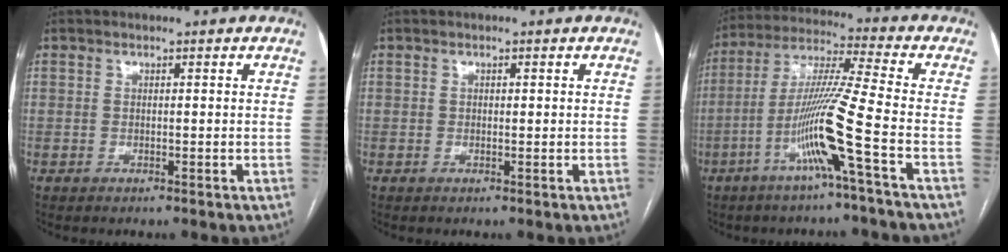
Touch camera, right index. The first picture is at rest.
{"total": 0.5, "force": [0.1, 0.3, 0.4], "torque": [-0.005, 0.000, 0.002]}
{"total": 12.3, "force": [-4.8, -2.1, 11.2], "torque": [-0.219, -0.003, -0.098]}